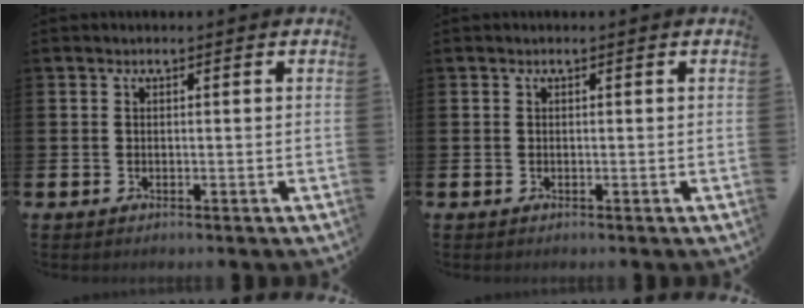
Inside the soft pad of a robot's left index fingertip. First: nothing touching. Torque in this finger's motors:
{"motor_torque": [0.00, 0.00, 0.00, 0.01]}